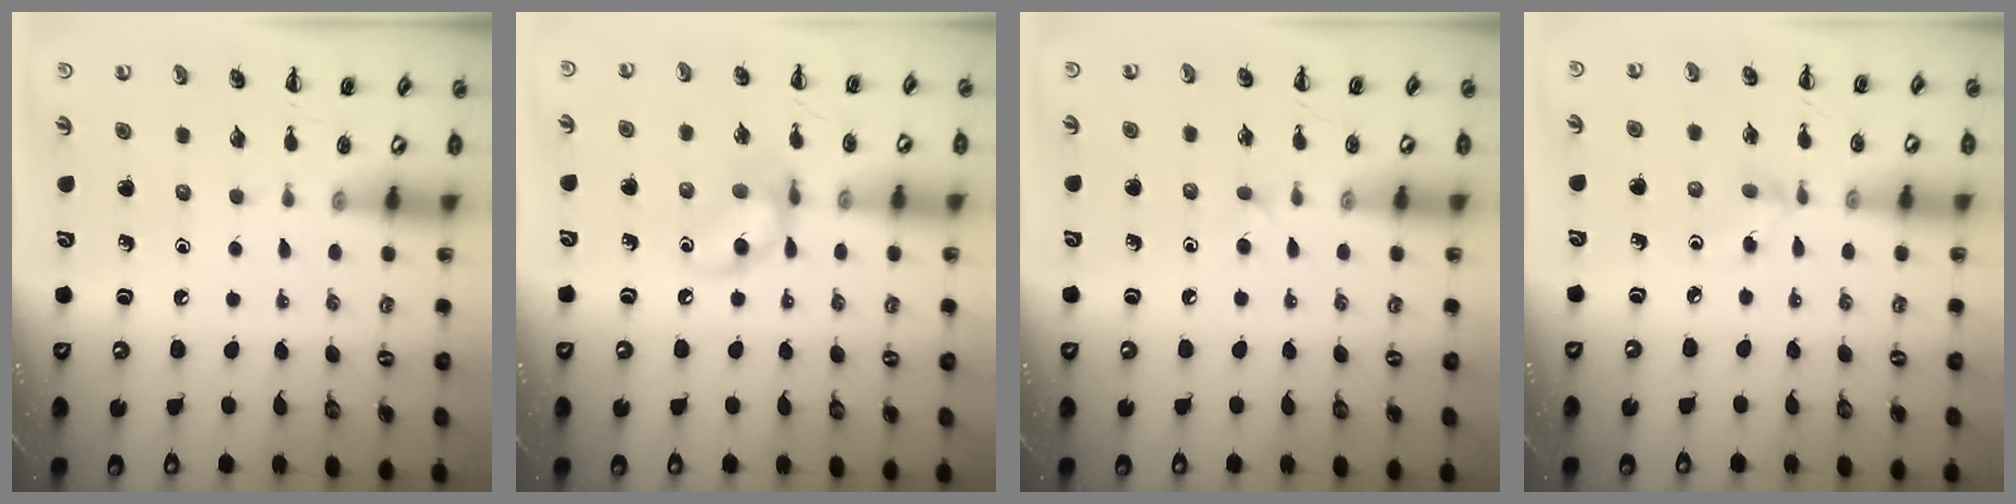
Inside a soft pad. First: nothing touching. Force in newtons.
{"total": 10.4, "press": 10.3, "slide": 1.7}
{"total": 2.8, "press": 2.7, "slide": 1.0}
{"total": 3.0, "press": 2.8, "slide": 0.9}